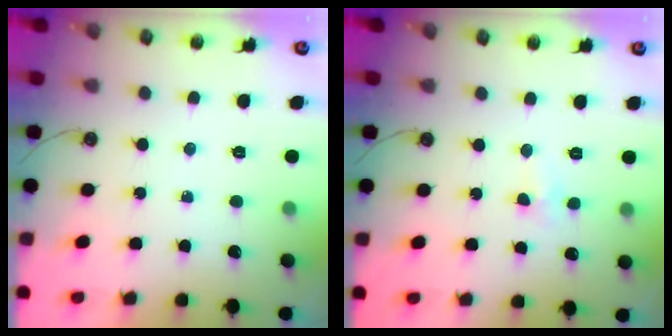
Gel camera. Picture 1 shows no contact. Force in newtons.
{"total": 3.8, "press": 3.7, "slide": 0.6}